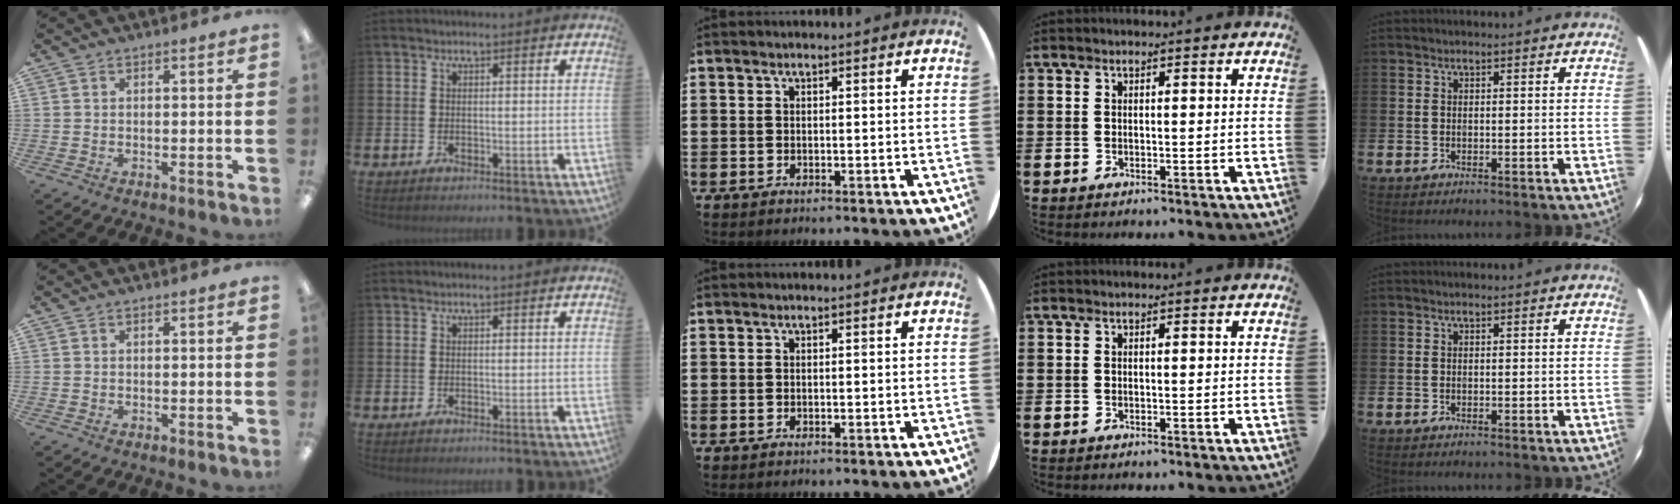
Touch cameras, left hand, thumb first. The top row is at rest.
{}